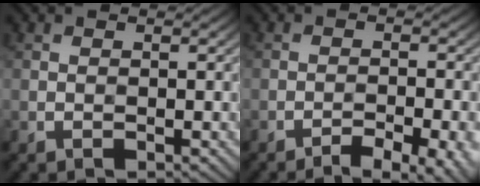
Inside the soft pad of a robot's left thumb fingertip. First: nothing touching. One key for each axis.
{"total": 7.8, "fx": -5.6, "fy": 1.8, "fz": 5.1, "tx": -0.080, "ty": 0.003, "tz": -0.067}